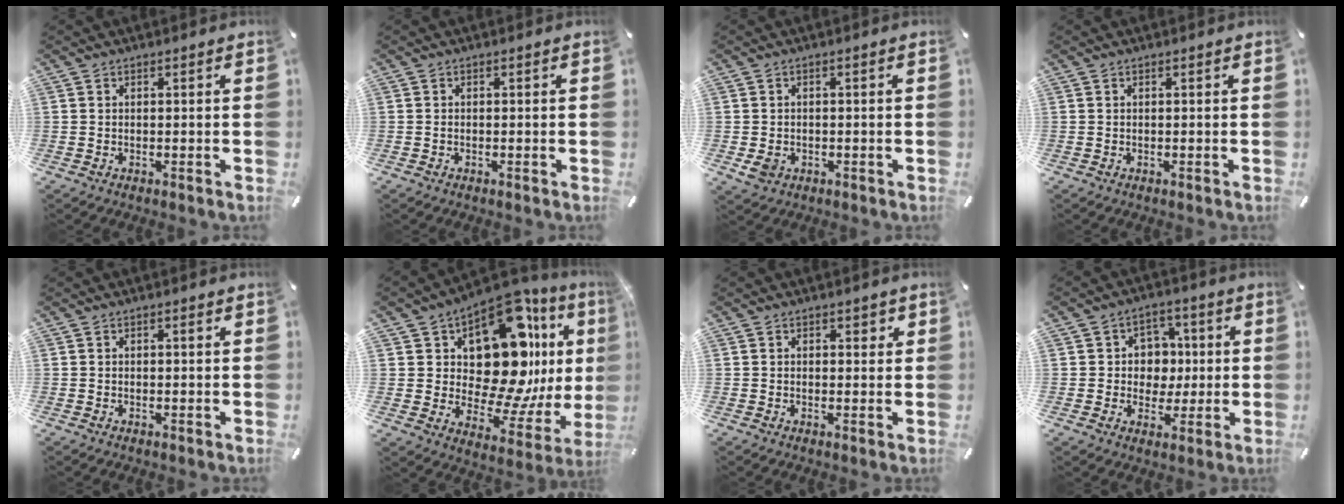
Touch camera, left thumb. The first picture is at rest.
{"total": 0.5, "force": [-0.3, 0.3, 0.3], "torque": [-0.007, -0.001, -0.006]}
{"total": 2.8, "force": [-0.8, 2.3, 1.5], "torque": [-0.038, -0.001, -0.017]}
{"total": 0.0}
{"total": 0.8, "force": [0.1, 0.3, 0.8], "torque": [-0.015, 0.003, 0.001]}
{"total": 22.5, "force": [7.4, 12.6, 17.2], "torque": [-0.268, -0.075, 0.128]}
{"total": 1.5, "force": [0.5, 1.2, 0.8], "torque": [0.000, 0.000, 0.004]}
{"total": 7.5, "force": [0.3, 7.2, 2.2], "torque": [-0.032, 0.004, 0.006]}